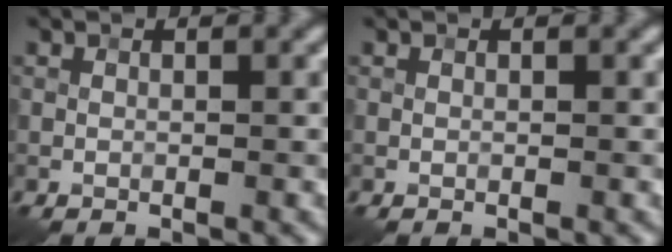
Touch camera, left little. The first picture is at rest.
{"total": 0.0}